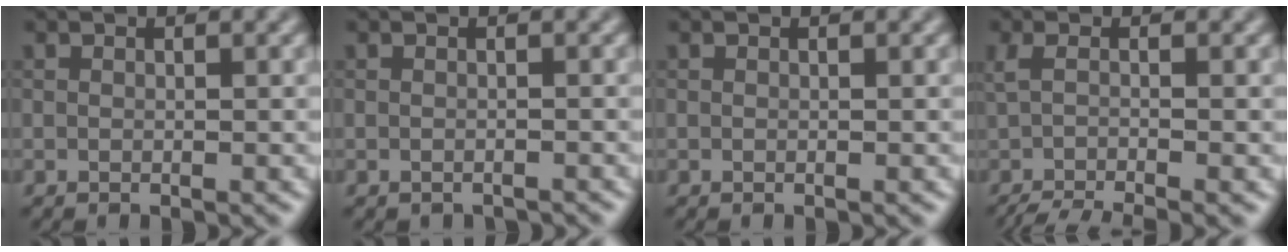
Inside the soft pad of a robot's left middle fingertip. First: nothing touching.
{"total": 1.0, "force": [-1.0, 0.1, 0.0], "torque": [0.001, -0.003, -0.016]}
{"total": 0.0}
{"total": 5.2, "force": [-3.0, 1.3, 4.0], "torque": [-0.065, -0.021, -0.053]}